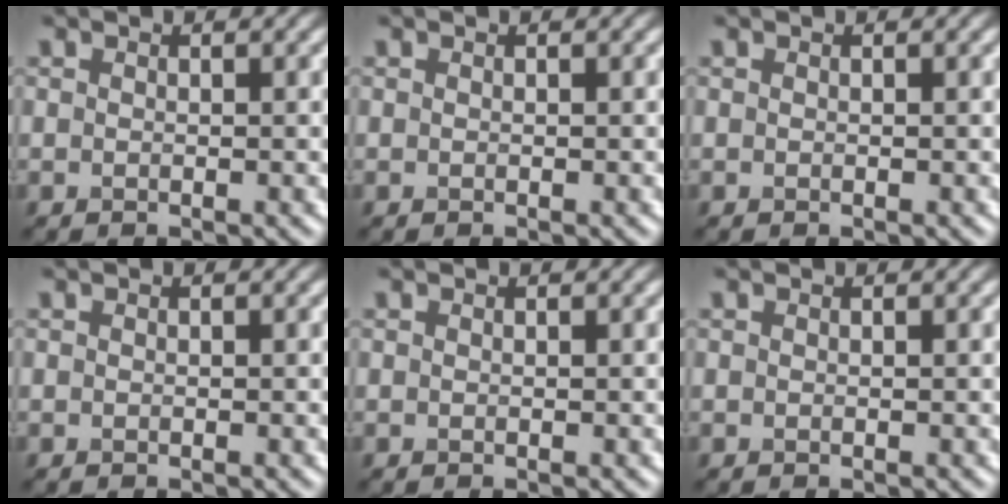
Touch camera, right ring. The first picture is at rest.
{"total": 0.0}
{"total": 0.0}
{"total": 0.0}
{"total": 0.0}
{"total": 0.0}